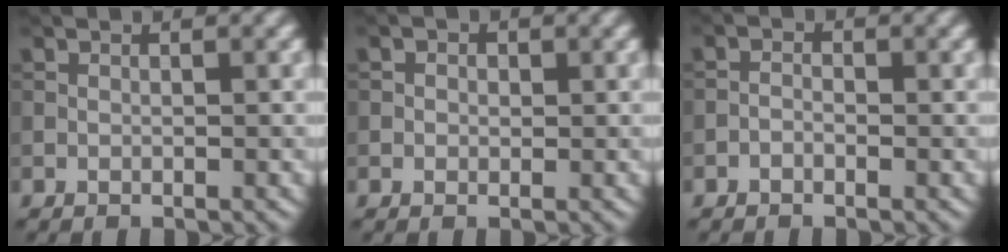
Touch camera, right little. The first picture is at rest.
{"total": 1.2, "force": [0.3, 1.0, 0.5], "torque": [-0.005, 0.000, -0.004]}
{"total": 0.9, "force": [-0.6, 0.5, 0.4], "torque": [-0.006, 0.002, -0.016]}